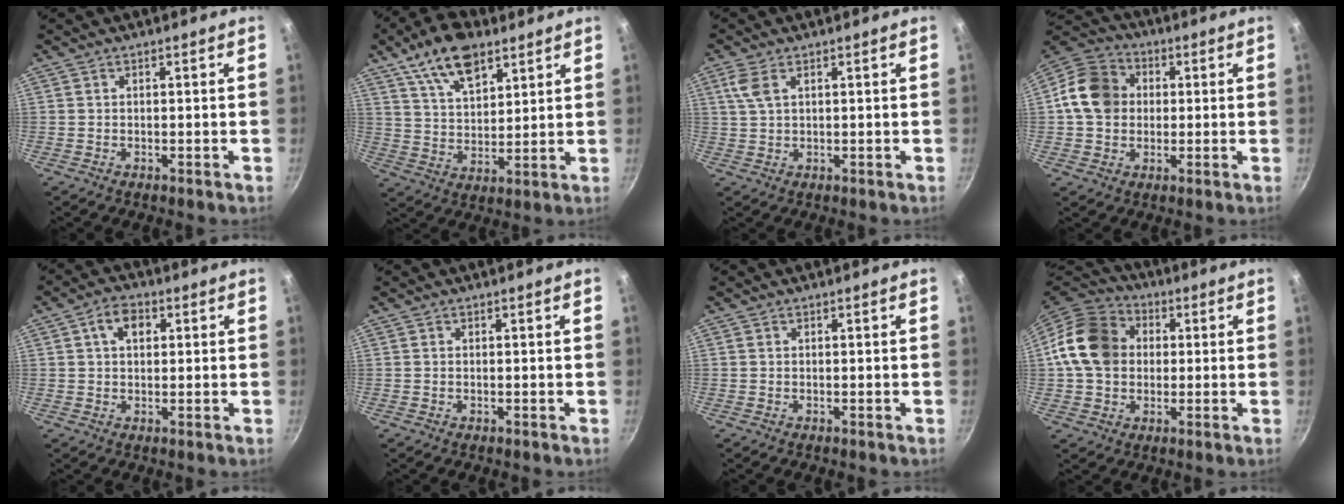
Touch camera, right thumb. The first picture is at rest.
{"total": 13.6, "force": [8.1, 6.7, 8.5], "torque": [-0.124, -0.026, 0.145]}
{"total": 3.8, "force": [1.6, 1.9, 2.8], "torque": [-0.063, 0.002, 0.034]}
{"total": 11.9, "force": [1.0, 10.0, 6.3], "torque": [-0.087, 0.018, -0.001]}
{"total": 5.3, "force": [1.6, 3.6, 3.5], "torque": [-0.038, 0.005, 0.019]}
{"total": 0.0}
{"total": 0.0}
{"total": 15.1, "force": [1.6, 12.2, 8.7], "torque": [-0.137, 0.025, 0.014]}